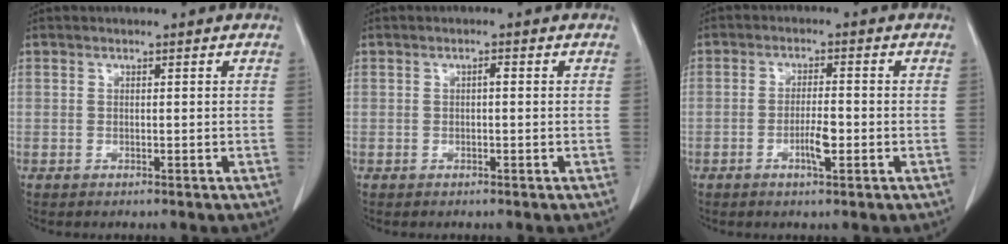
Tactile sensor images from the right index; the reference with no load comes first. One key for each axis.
{"total": 0.8, "fx": 0.0, "fy": 0.2, "fz": 0.7, "tx": -0.012, "ty": 0.002, "tz": 0.000}
{"total": 3.6, "fx": -1.2, "fy": 0.6, "fz": 3.3, "tx": -0.057, "ty": 0.001, "tz": -0.017}